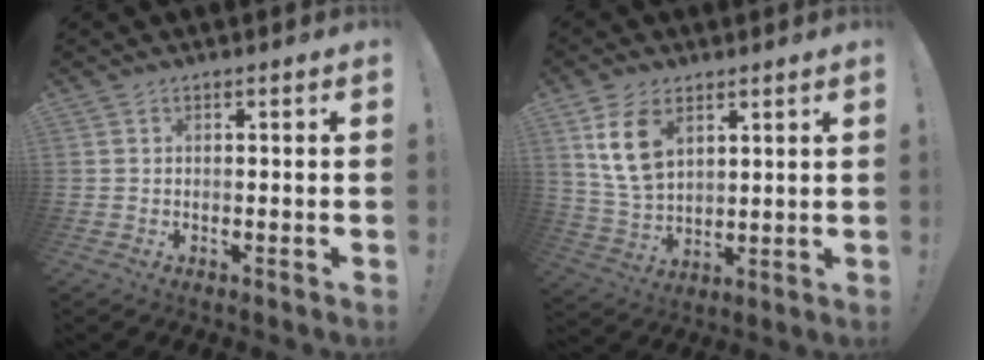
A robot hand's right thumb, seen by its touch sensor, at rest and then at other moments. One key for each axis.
{"total": 11.8, "fx": 6.0, "fy": 7.3, "fz": 7.0, "tx": -0.125, "ty": -0.018, "tz": 0.117}